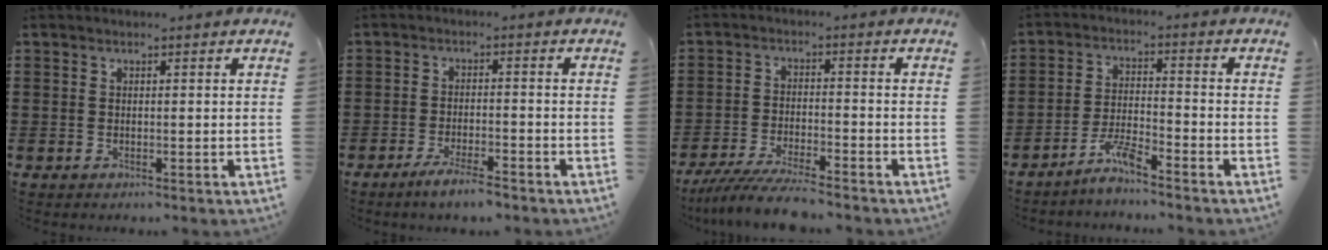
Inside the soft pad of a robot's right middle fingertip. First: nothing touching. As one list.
[{"total": 3.8, "force": [-3.0, 0.3, 2.3], "torque": [-0.043, -0.002, -0.055]}, {"total": 6.5, "force": [-5.9, 0.1, 2.6], "torque": [-0.056, -0.011, -0.114]}, {"total": 4.9, "force": [-4.3, 0.3, 2.3], "torque": [-0.055, 0.001, -0.085]}]